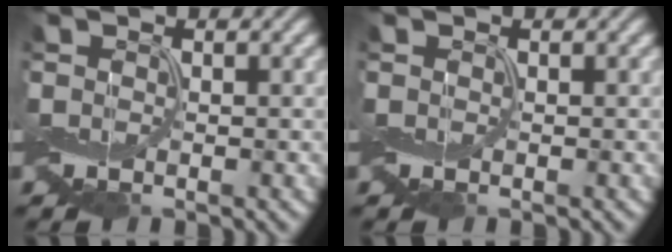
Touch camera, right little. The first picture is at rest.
{"total": 0.0}